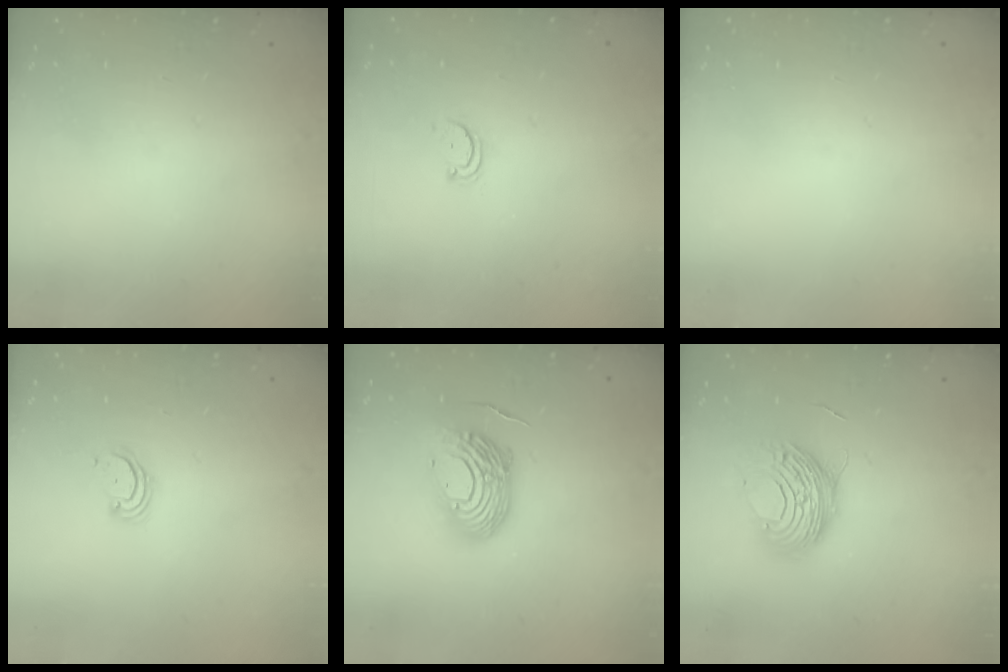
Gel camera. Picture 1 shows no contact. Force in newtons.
{"total": 2.5, "press": 2.4, "slide": 0.5}
{"total": 0.0}
{"total": 2.3, "press": 2.2, "slide": 0.2}
{"total": 13.1, "press": 12.9, "slide": 2.2}
{"total": 11.0, "press": 11.0, "slide": 0.6}